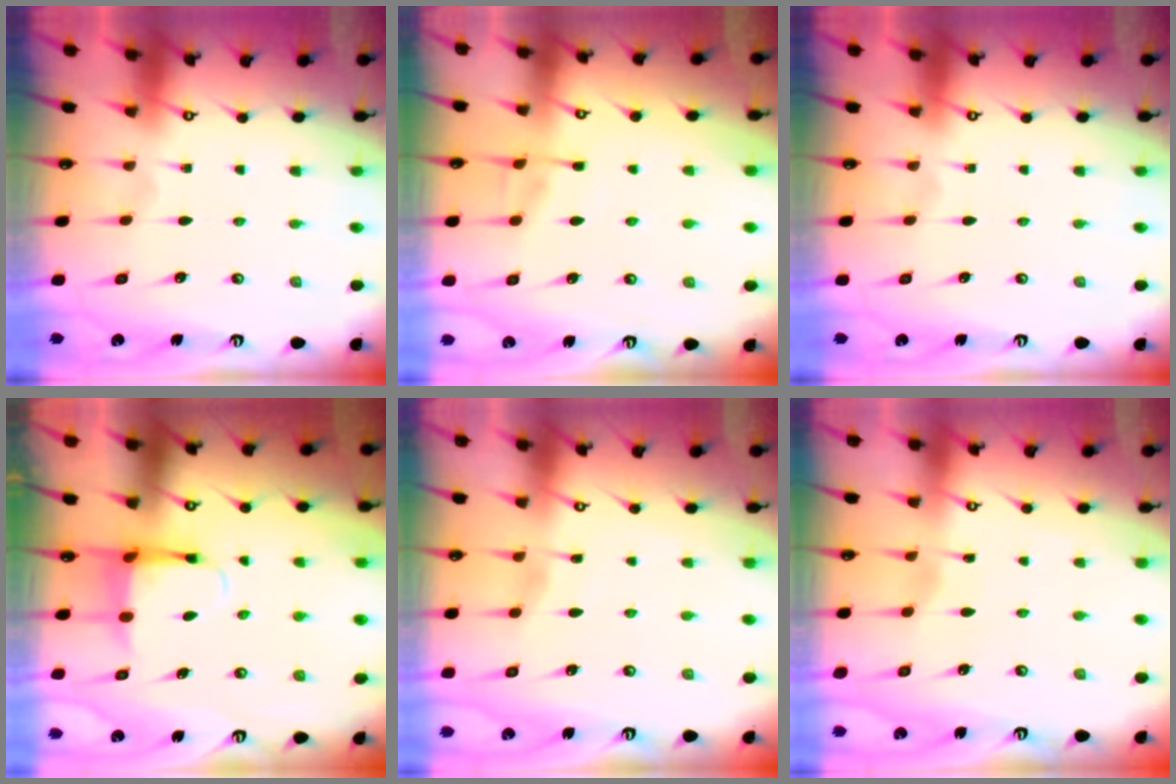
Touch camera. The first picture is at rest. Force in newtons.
{"total": 4.1, "press": 4.1, "slide": 0.7}
{"total": 0.0}
{"total": 4.8, "press": 4.8, "slide": 0.6}
{"total": 2.6, "press": 2.5, "slide": 0.4}
{"total": 3.1, "press": 3.1, "slide": 0.3}